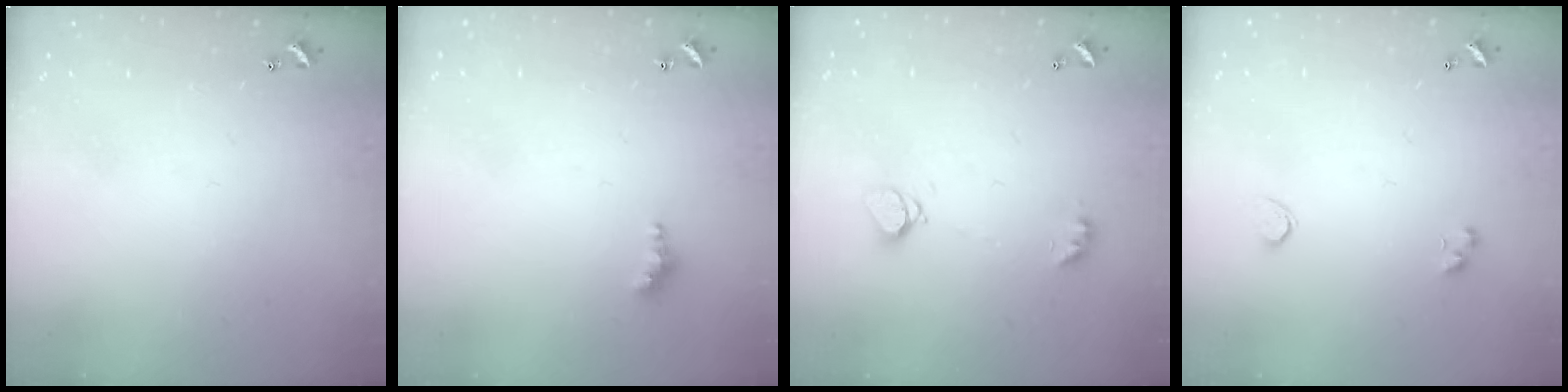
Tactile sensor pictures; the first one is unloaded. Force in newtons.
{"total": 2.8, "press": 2.8, "slide": 0.5}
{"total": 4.9, "press": 4.9, "slide": 0.2}
{"total": 1.9, "press": 1.5, "slide": 1.1}